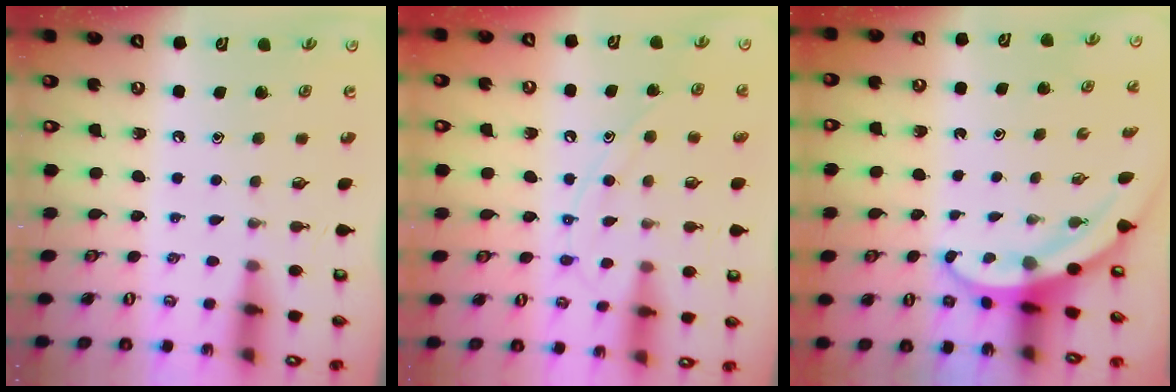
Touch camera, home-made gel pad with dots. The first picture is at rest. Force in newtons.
{"total": 8.7, "press": 8.7, "slide": 0.6}
{"total": 3.4, "press": 3.4, "slide": 0.1}